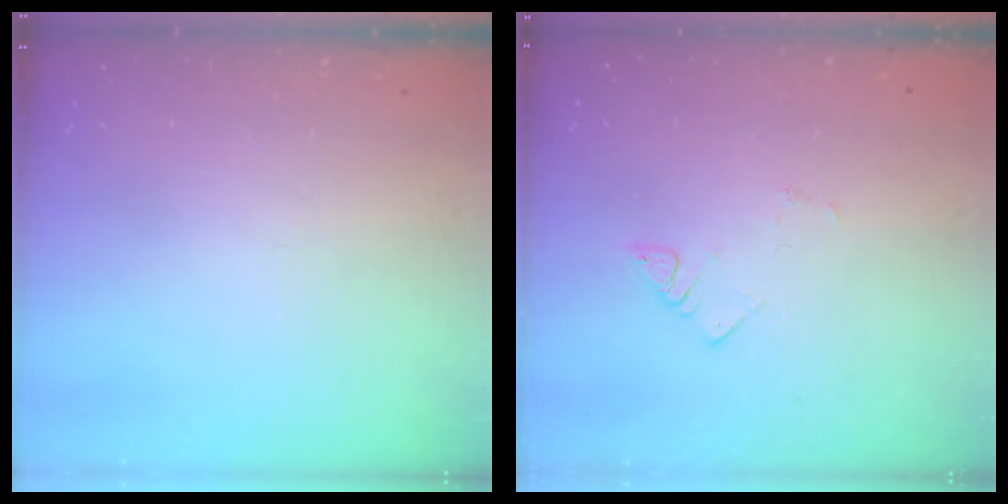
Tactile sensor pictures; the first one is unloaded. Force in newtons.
{"total": 3.5, "press": 3.5, "slide": 0.3}